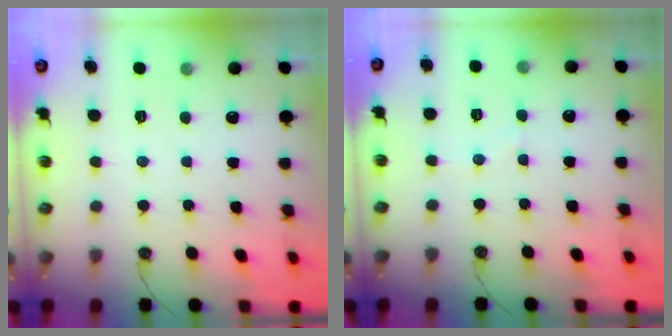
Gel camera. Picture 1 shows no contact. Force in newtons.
{"total": 4.2, "press": 4.2, "slide": 0.4}